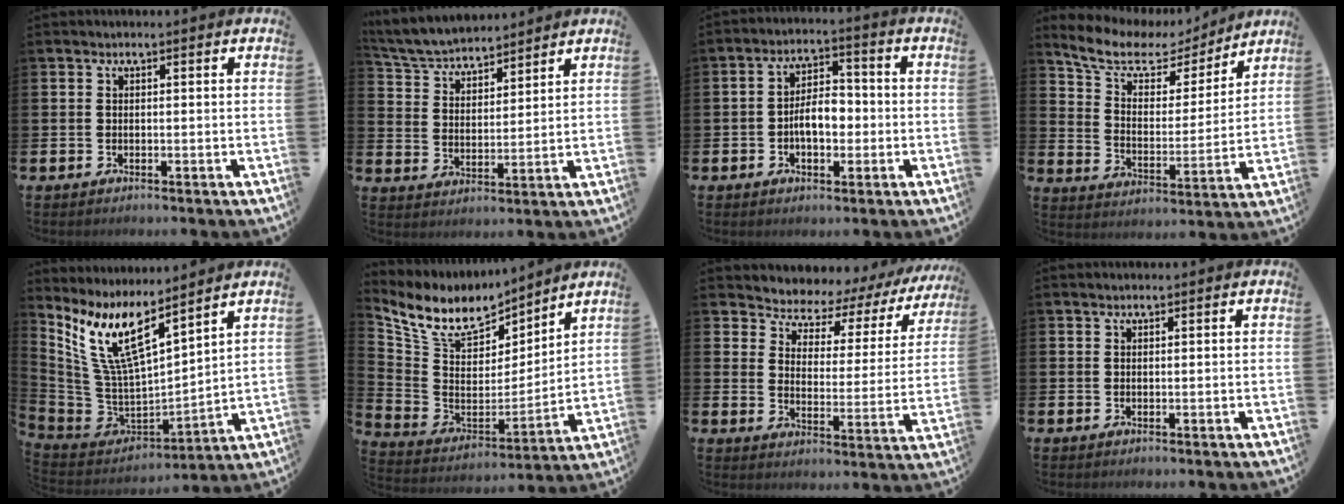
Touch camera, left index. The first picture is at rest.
{"total": 5.7, "force": [5.6, 1.2, 0.8], "torque": [-0.045, -0.032, 0.099]}
{"total": 5.1, "force": [-1.1, 2.9, 4.1], "torque": [-0.059, 0.007, -0.028]}
{"total": 8.5, "force": [7.1, 3.6, 2.9], "torque": [-0.092, -0.043, 0.124]}
{"total": 10.4, "force": [6.8, 3.4, 7.1], "torque": [-0.179, -0.052, 0.121]}
{"total": 10.1, "force": [8.6, 4.3, 3.0], "torque": [-0.116, -0.053, 0.156]}
{"total": 4.6, "force": [4.2, 1.9, 0.4], "torque": [-0.044, -0.040, 0.065]}
{"total": 0.9, "force": [0.8, 0.2, 0.2], "torque": [-0.004, 0.002, 0.015]}